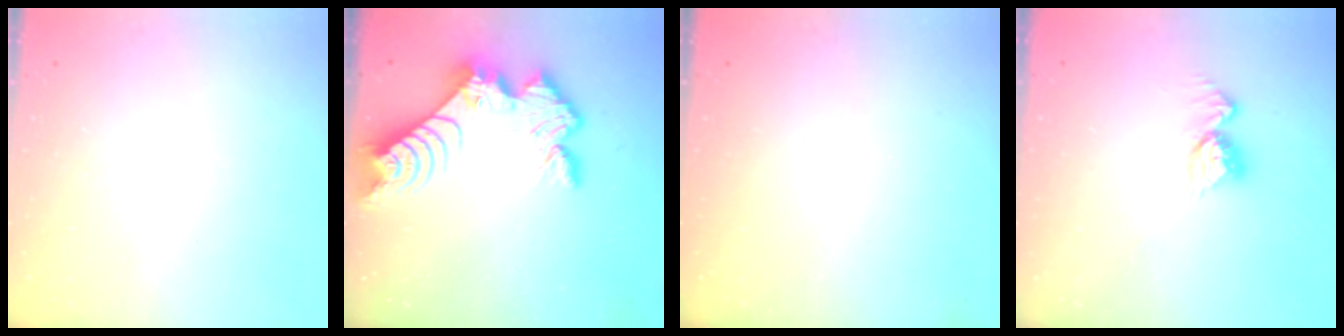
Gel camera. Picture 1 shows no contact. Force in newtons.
{"total": 12.1, "press": 12.1, "slide": 0.8}
{"total": 0.0}
{"total": 9.4, "press": 9.4, "slide": 0.9}